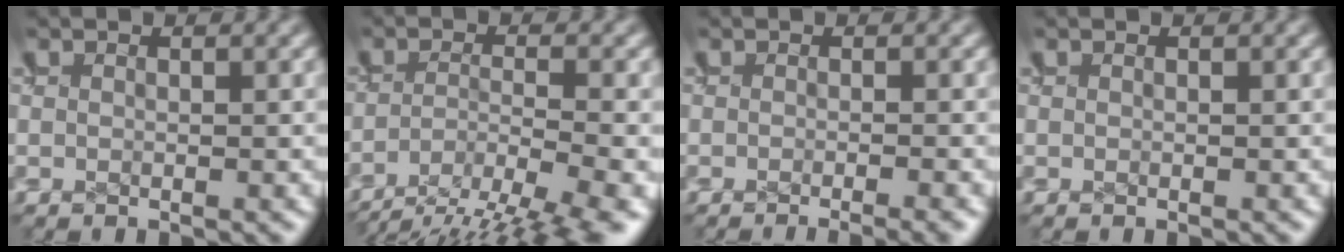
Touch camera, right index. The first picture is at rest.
{"total": 7.6, "force": [-5.2, 3.4, 4.3], "torque": [-0.054, -0.025, -0.072]}
{"total": 2.8, "force": [-2.4, 0.9, 1.2], "torque": [-0.002, 0.002, -0.038]}
{"total": 0.0}